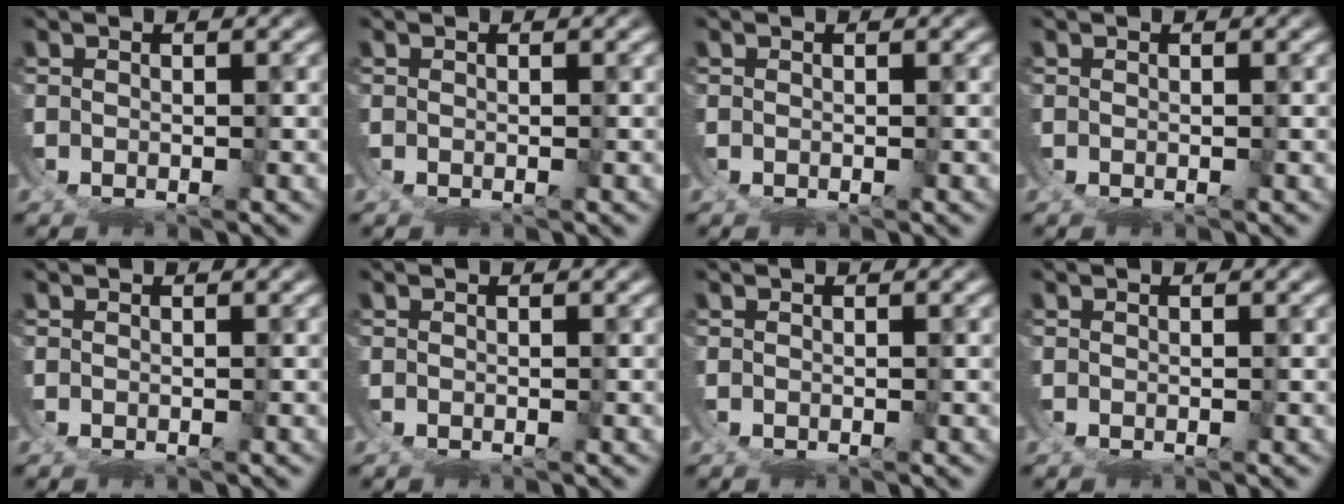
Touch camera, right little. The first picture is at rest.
{"total": 0.0}
{"total": 0.0}
{"total": 0.0}
{"total": 0.0}
{"total": 0.0}
{"total": 0.0}
{"total": 0.0}